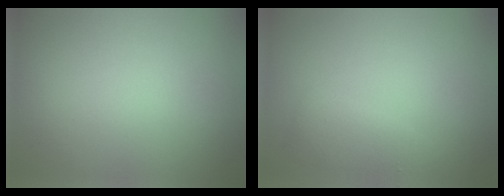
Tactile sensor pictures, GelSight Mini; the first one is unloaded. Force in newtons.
{"total": 1.9, "press": 1.9, "slide": 0.2}